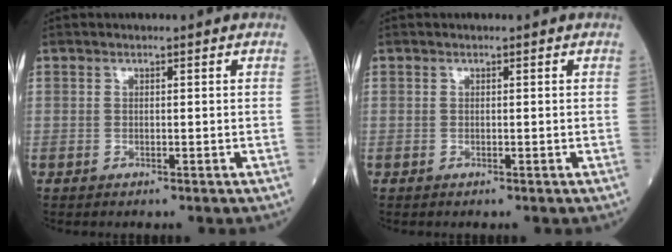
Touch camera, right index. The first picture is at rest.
{"total": 0.0}